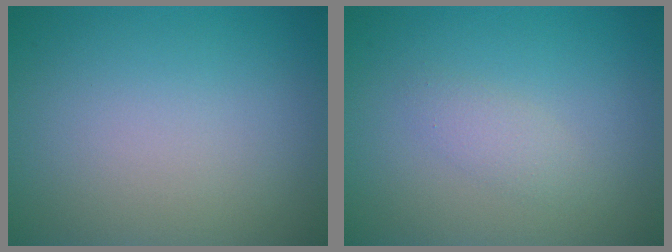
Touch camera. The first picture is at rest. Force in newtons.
{"total": 1.4, "press": 1.4, "slide": 0.0}